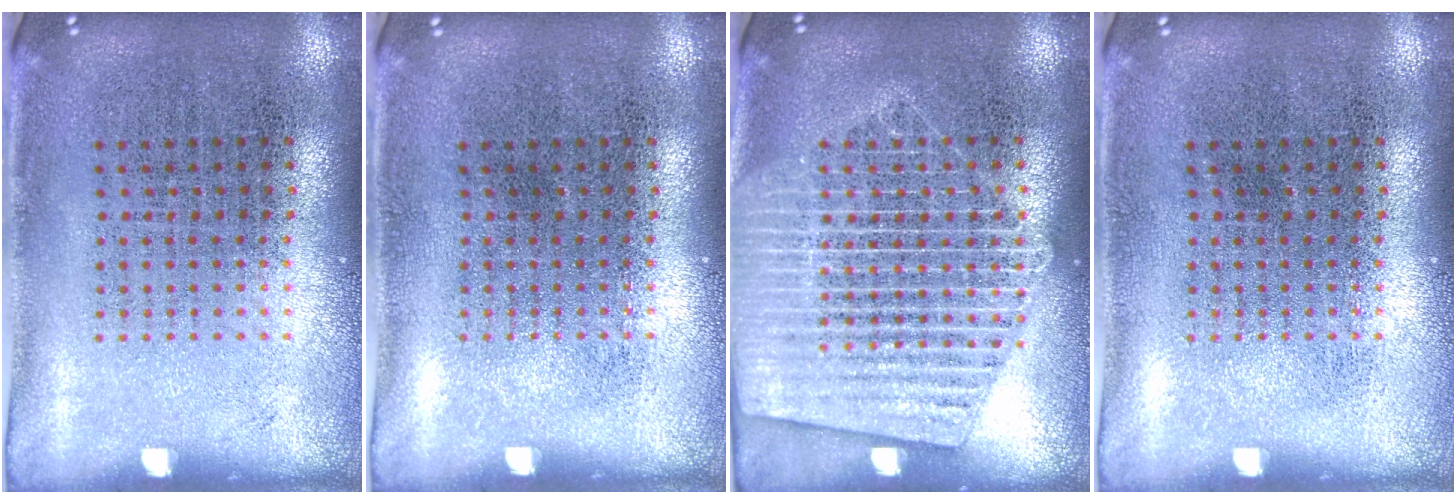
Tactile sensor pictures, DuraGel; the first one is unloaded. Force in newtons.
{"total": 0.0}
{"total": 2.3, "press": 2.2, "slide": 0.2}
{"total": 0.0}